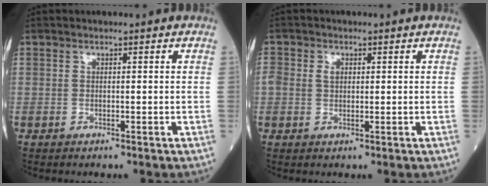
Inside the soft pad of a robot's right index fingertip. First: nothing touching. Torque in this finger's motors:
{"motor_torque": [0.22, 0.01, 0.03, 0.02]}